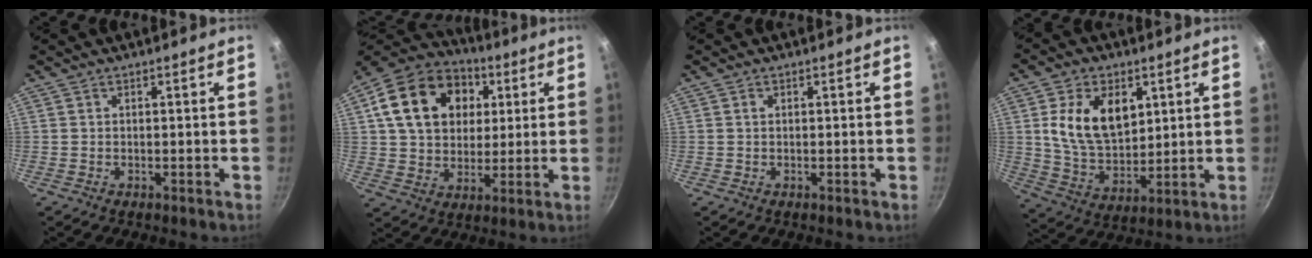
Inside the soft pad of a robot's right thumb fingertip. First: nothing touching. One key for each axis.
{"total": 21.0, "fx": 5.6, "fy": 15.9, "fz": 12.6, "tx": -0.197, "ty": 0.015, "tz": 0.089}
{"total": 0.6, "fx": 0.2, "fy": 0.4, "fz": 0.4, "tx": -0.005, "ty": 0.003, "tz": 0.003}
{"total": 14.6, "fx": 4.2, "fy": 9.5, "fz": 10.3, "tx": -0.155, "ty": -0.023, "tz": 0.080}